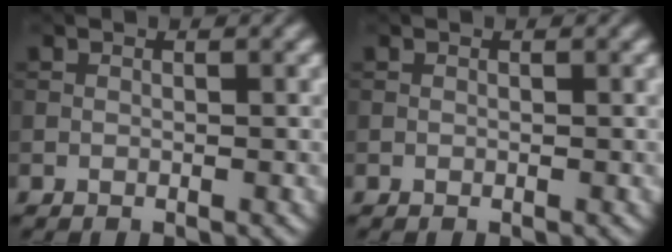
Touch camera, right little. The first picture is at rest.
{"total": 0.0}